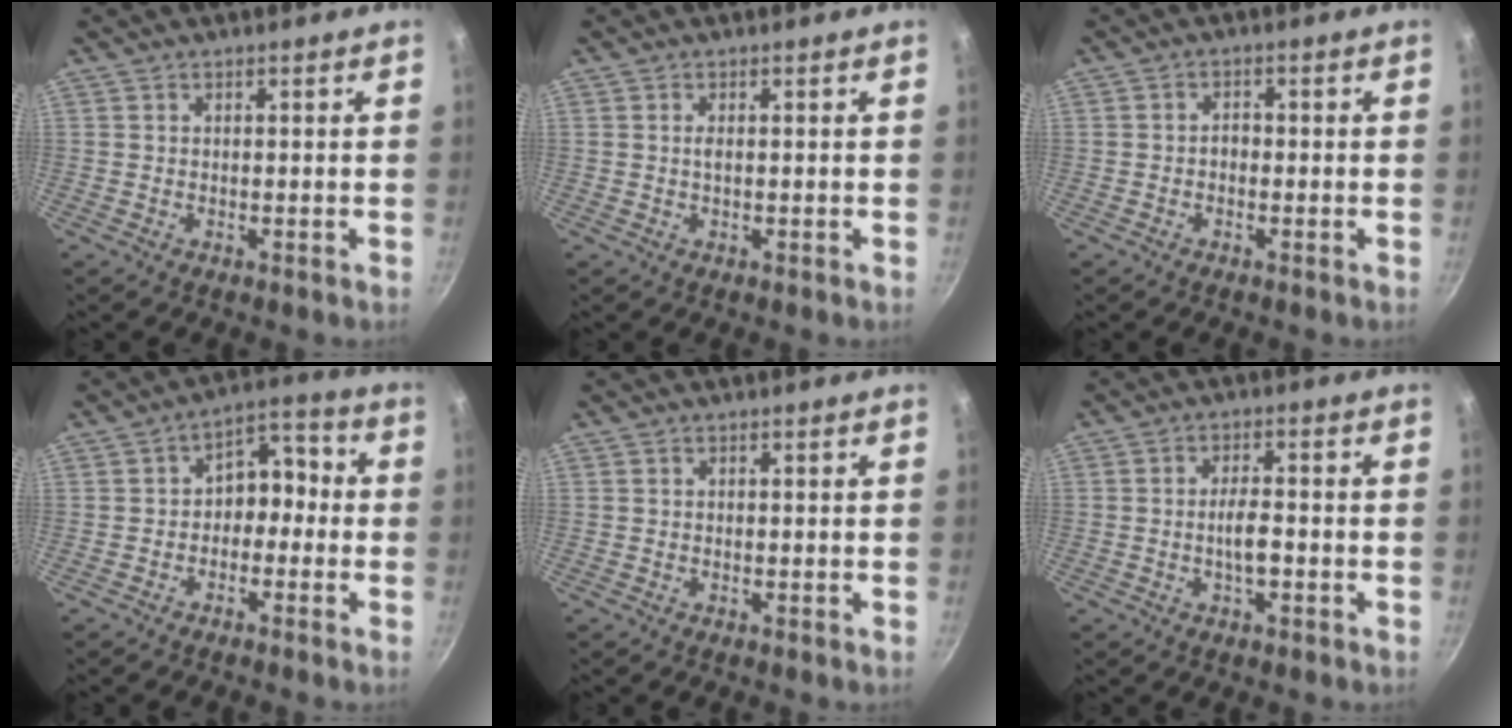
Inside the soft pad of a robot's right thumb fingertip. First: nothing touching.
{"total": 0.9, "force": [0.1, 0.3, 0.9], "torque": [-0.019, -0.001, 0.003]}
{"total": 1.7, "force": [-0.6, 1.2, 1.0], "torque": [-0.007, 0.006, -0.014]}
{"total": 7.7, "force": [-1.0, 5.4, 5.4], "torque": [-0.042, 0.043, -0.034]}
{"total": 0.0}
{"total": 4.4, "force": [-1.1, 1.9, 3.9], "torque": [-0.065, 0.011, -0.020]}